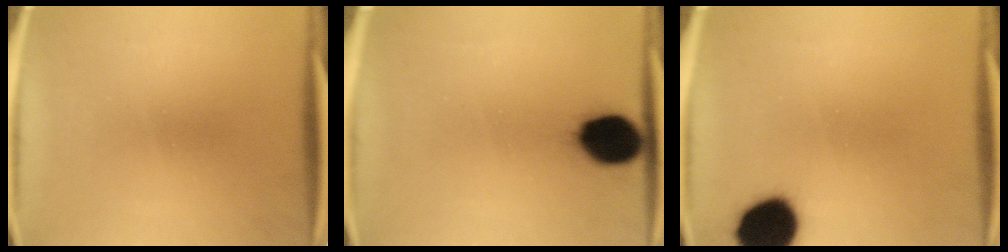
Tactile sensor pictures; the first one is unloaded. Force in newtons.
{"total": 11.9}
{"total": 14.2}